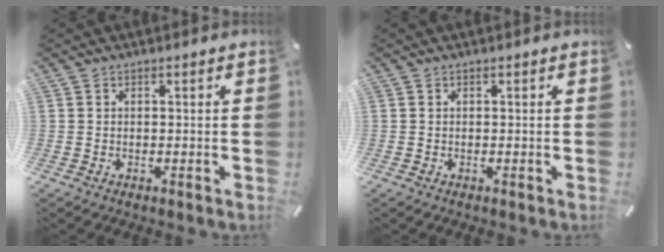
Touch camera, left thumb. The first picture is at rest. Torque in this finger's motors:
{"motor_torque": [0.00, 0.00, -0.05, 0.05, -0.01]}